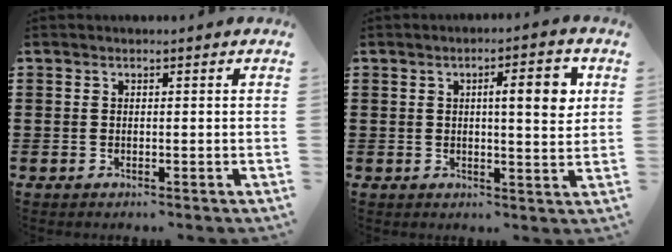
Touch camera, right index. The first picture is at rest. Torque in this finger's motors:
{"motor_torque": [0.44, -0.12, 0.22, 0.05]}